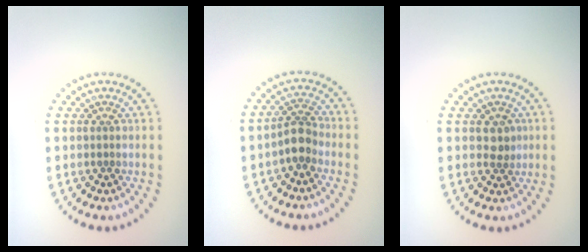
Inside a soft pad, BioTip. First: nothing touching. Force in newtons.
{"total": 2.5, "press": 2.0, "slide": 1.5}
{"total": 1.6, "press": 1.6, "slide": 0.5}